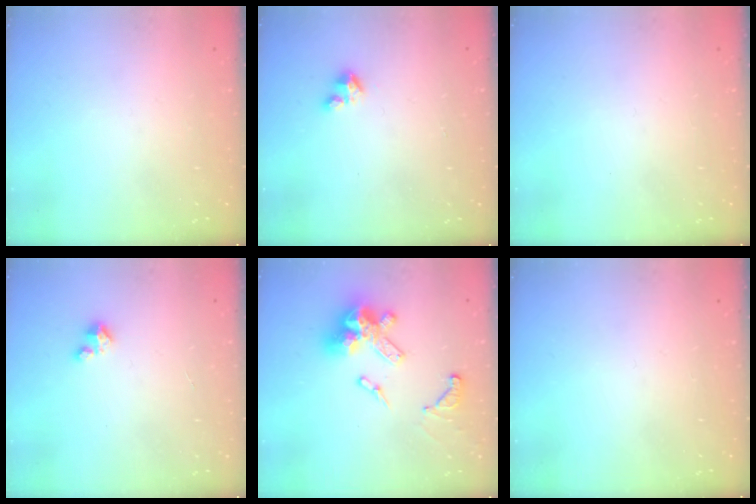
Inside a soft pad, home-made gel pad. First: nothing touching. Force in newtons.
{"total": 3.1, "press": 3.1, "slide": 0.3}
{"total": 0.0}
{"total": 3.4, "press": 3.4, "slide": 0.3}
{"total": 15.5, "press": 15.4, "slide": 1.2}
{"total": 0.0}